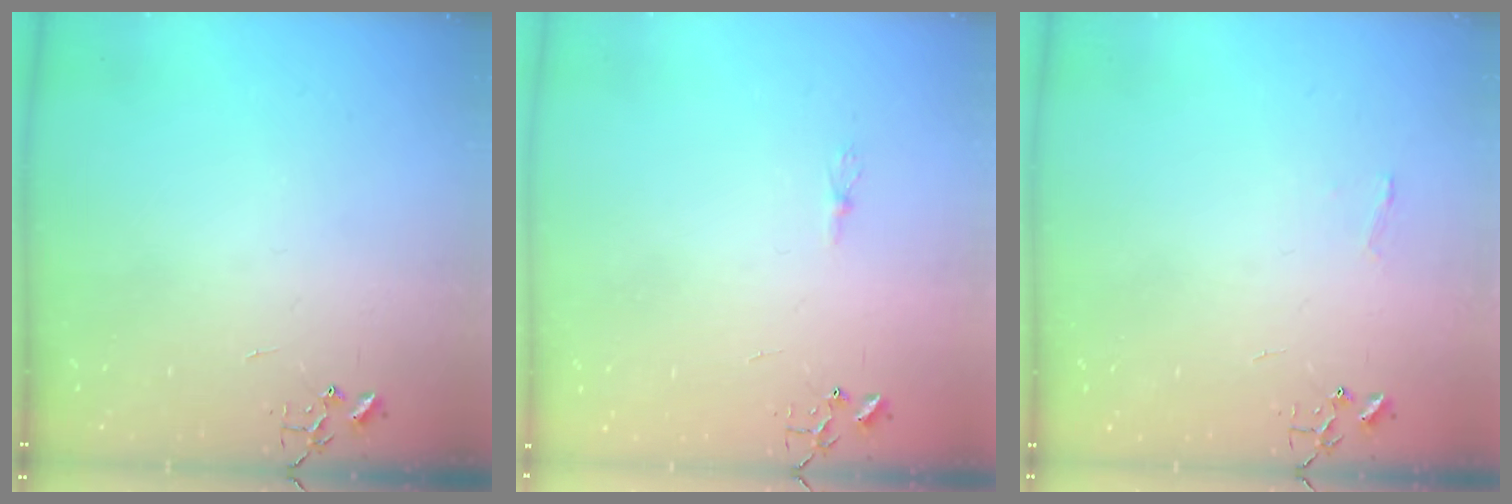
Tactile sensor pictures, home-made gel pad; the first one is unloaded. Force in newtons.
{"total": 4.7, "press": 4.6, "slide": 0.6}
{"total": 4.8, "press": 4.8, "slide": 0.6}